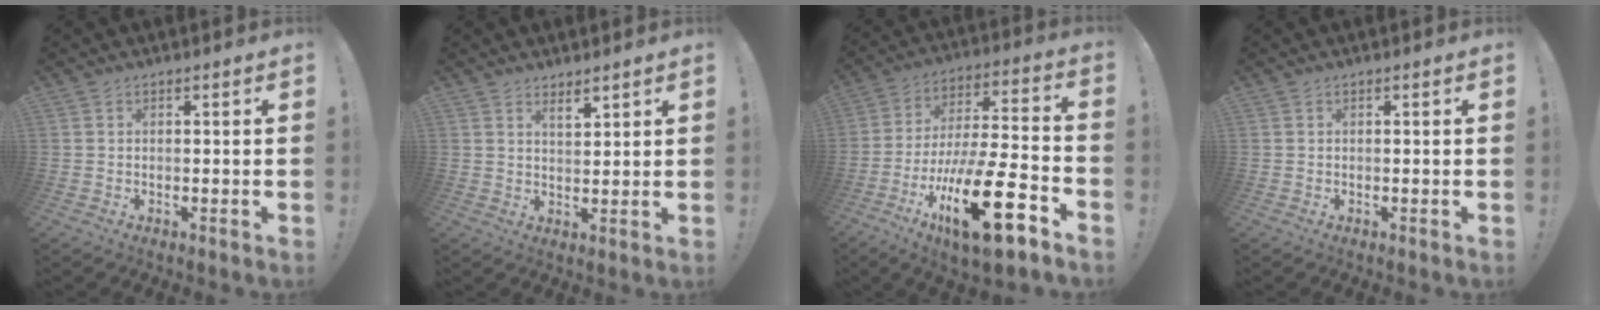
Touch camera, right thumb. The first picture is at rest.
{"total": 3.5, "force": [3.0, 1.1, 1.4], "torque": [-0.011, -0.023, 0.050]}
{"total": 23.7, "force": [-11.7, 6.7, 19.5], "torque": [-0.331, 0.062, -0.189]}
{"total": 0.0}